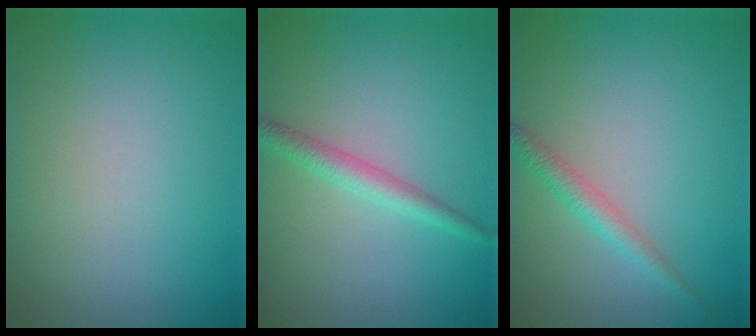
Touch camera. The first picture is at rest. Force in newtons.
{"total": 2.2, "press": 2.2, "slide": 0.1}
{"total": 1.9, "press": 1.9, "slide": 0.1}